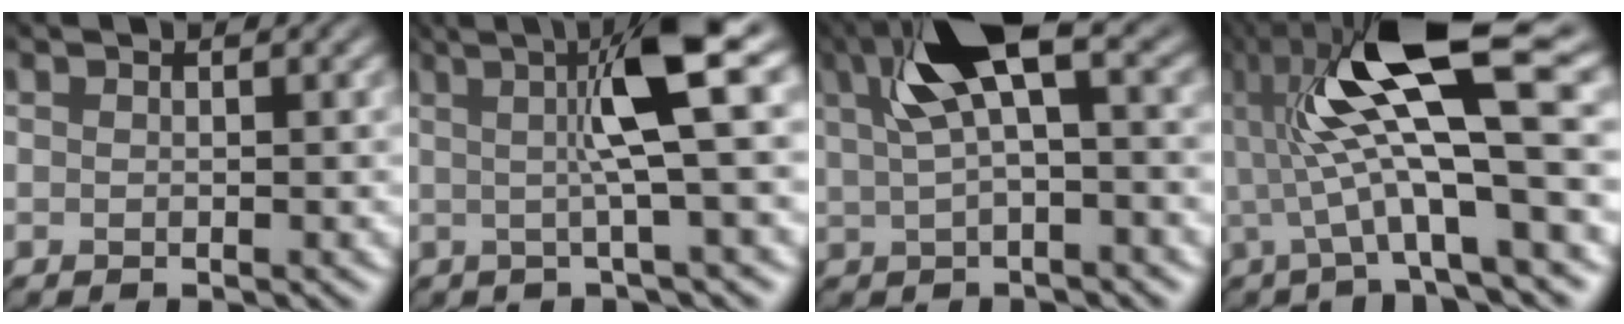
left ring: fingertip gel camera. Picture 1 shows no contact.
{"total": 4.9, "force": [0.5, 0.0, 4.8], "torque": [-0.095, 0.003, 0.013]}
{"total": 6.1, "force": [2.4, 2.0, 5.2], "torque": [-0.116, 0.010, 0.047]}
{"total": 10.7, "force": [0.8, 2.4, 10.4], "torque": [-0.200, 0.008, 0.022]}